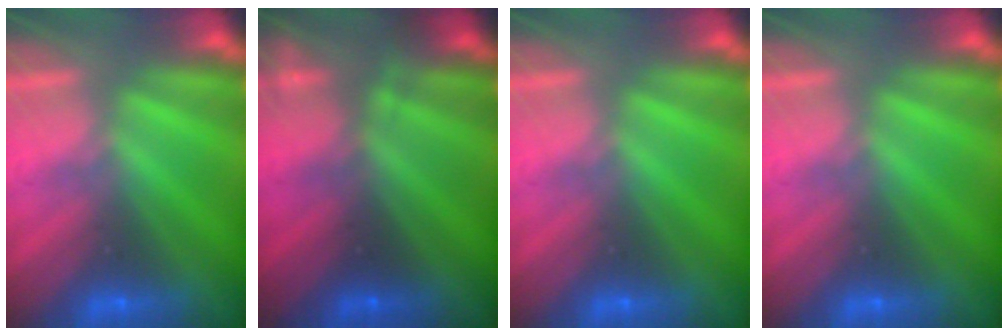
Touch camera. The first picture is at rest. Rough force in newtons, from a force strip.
{"total": 2.4}
{"total": 0.0}
{"total": 0.0}